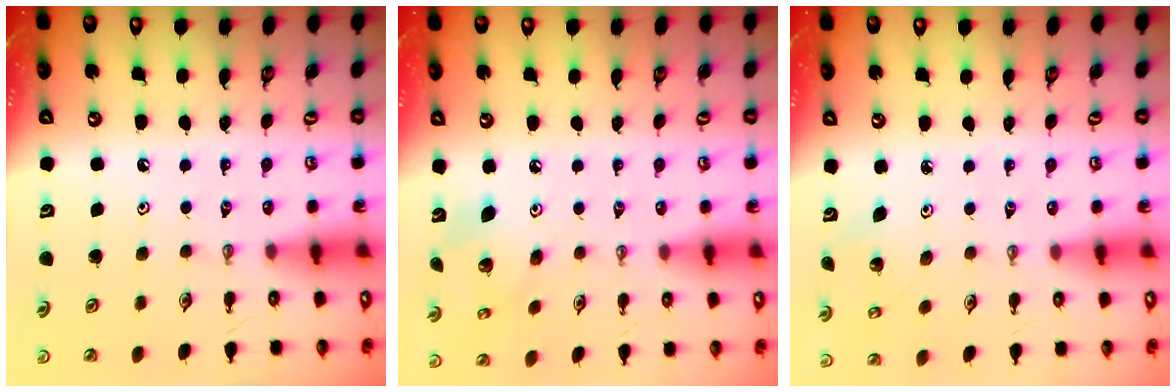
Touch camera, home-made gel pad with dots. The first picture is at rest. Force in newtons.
{"total": 8.3, "press": 8.3, "slide": 0.3}
{"total": 2.3, "press": 2.3, "slide": 0.2}